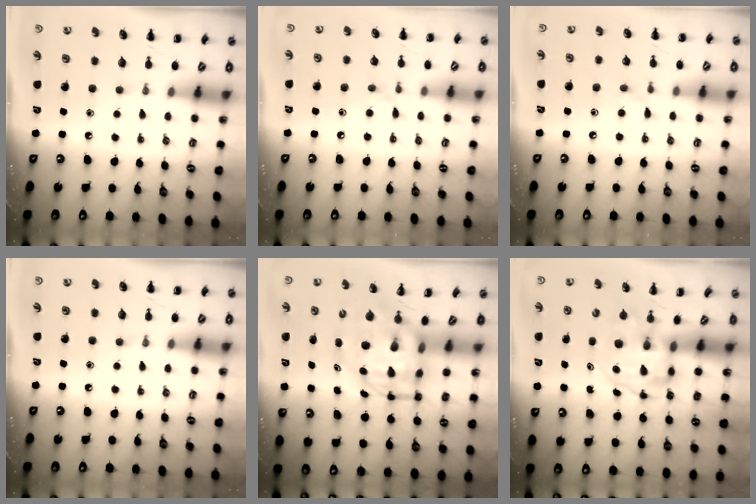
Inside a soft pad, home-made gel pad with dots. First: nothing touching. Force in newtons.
{"total": 5.8, "press": 5.5, "slide": 2.0}
{"total": 5.8, "press": 5.5, "slide": 2.0}
{"total": 0.0}
{"total": 6.8, "press": 6.5, "slide": 2.0}
{"total": 3.3, "press": 3.3, "slide": 0.5}